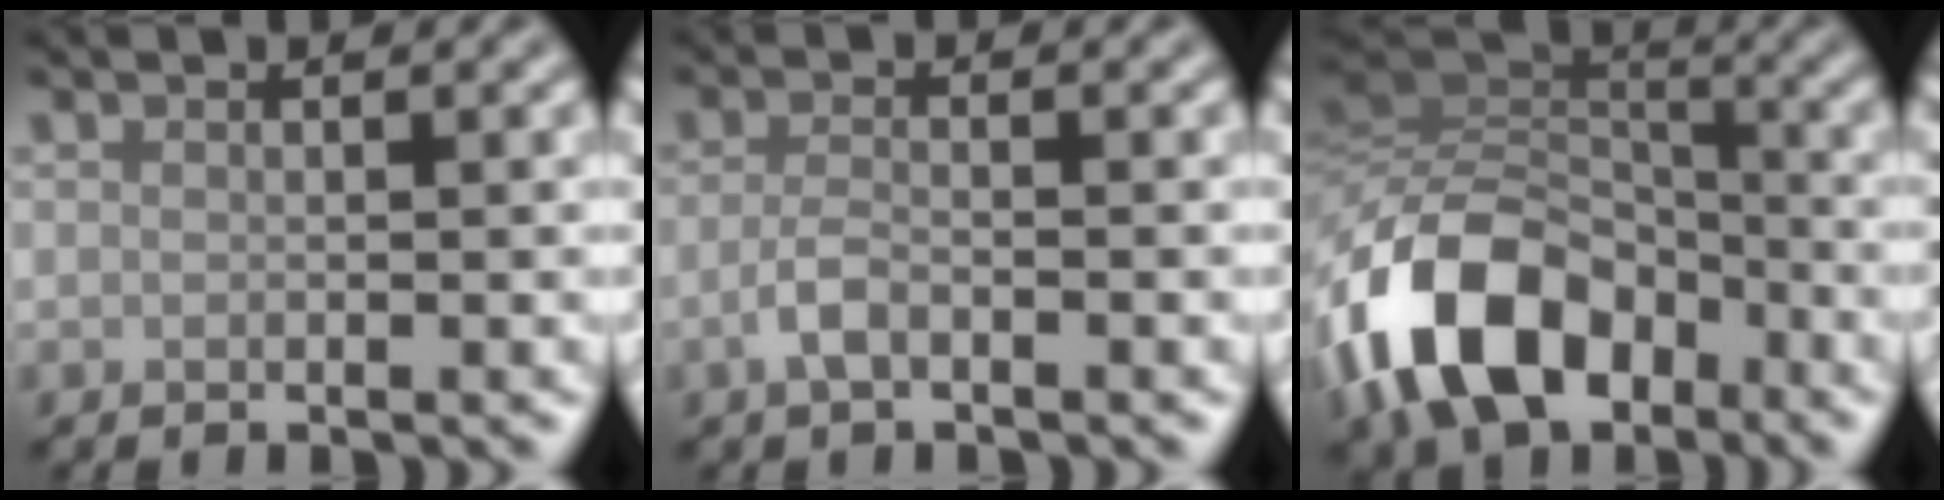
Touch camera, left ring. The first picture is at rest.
{"total": 1.8, "force": [-0.9, 0.6, 1.5], "torque": [-0.032, 0.001, -0.022]}
{"total": 11.5, "force": [-5.8, 7.1, 6.9], "torque": [-0.130, 0.006, -0.124]}